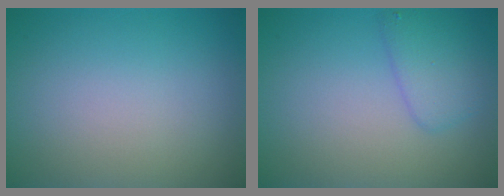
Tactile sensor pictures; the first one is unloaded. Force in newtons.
{"total": 2.6, "press": 2.5, "slide": 0.2}